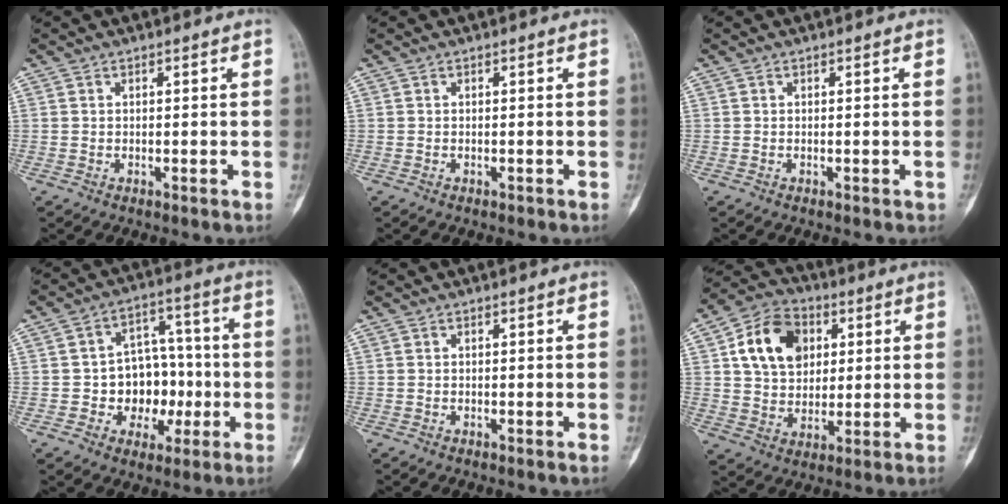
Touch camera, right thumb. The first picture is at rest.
{"total": 0.0}
{"total": 0.0}
{"total": 11.4, "force": [-1.9, 9.3, 6.3], "torque": [-0.030, 0.040, -0.024]}
{"total": 0.0}
{"total": 13.8, "force": [4.0, 10.3, 8.3], "torque": [-0.113, 0.000, 0.066]}